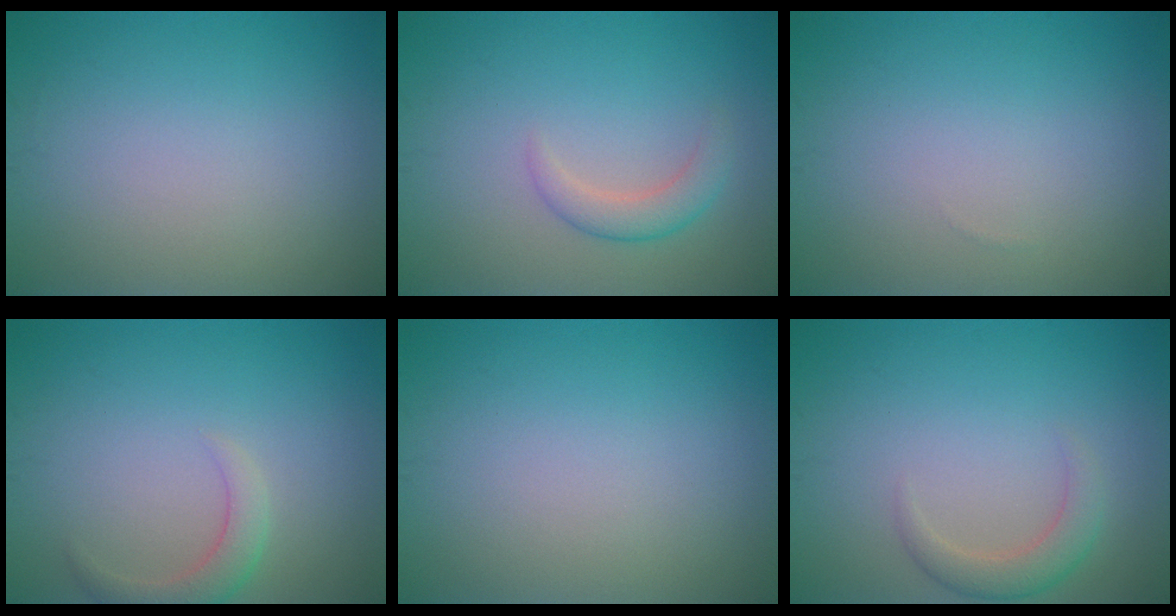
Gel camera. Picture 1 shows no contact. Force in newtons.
{"total": 2.3, "press": 2.2, "slide": 0.2}
{"total": 0.0}
{"total": 2.2, "press": 2.2, "slide": 0.2}
{"total": 0.0}
{"total": 2.4, "press": 2.4, "slide": 0.2}